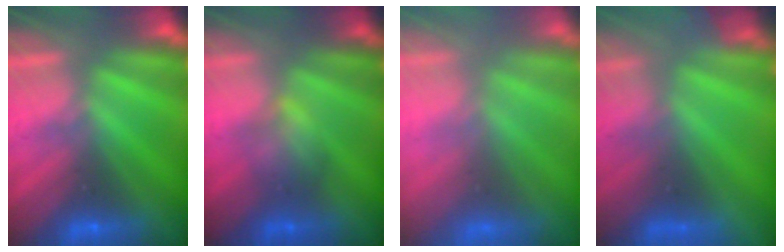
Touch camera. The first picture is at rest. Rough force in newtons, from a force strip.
{"total": 2.0}
{"total": 7.6}
{"total": 8.6}